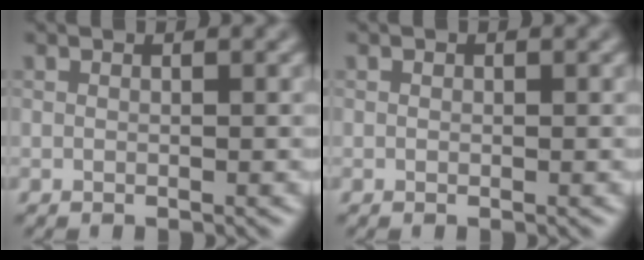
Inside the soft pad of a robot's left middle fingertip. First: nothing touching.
{"total": 0.0}